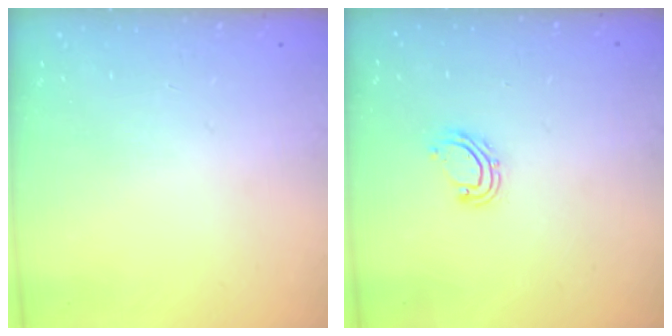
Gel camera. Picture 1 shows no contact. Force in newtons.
{"total": 6.5, "press": 6.5, "slide": 0.4}